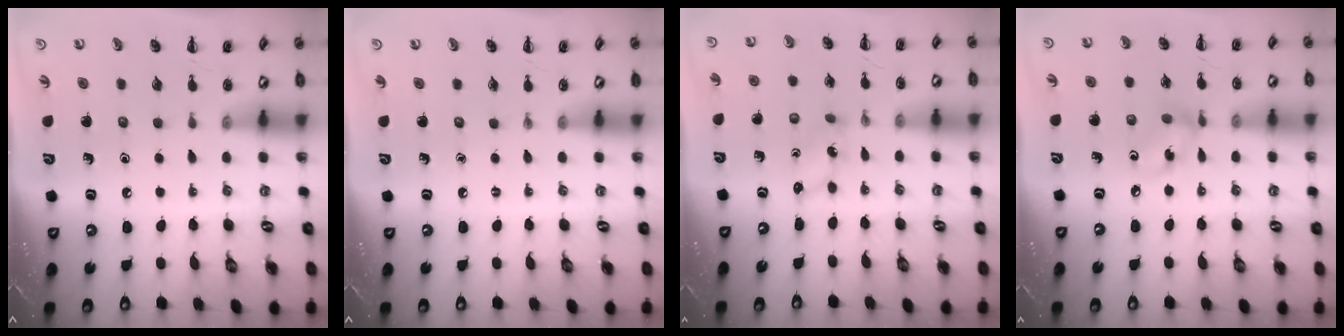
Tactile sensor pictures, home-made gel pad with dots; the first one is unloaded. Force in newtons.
{"total": 0.0}
{"total": 2.5, "press": 2.4, "slide": 0.7}
{"total": 6.4, "press": 6.4, "slide": 1.0}